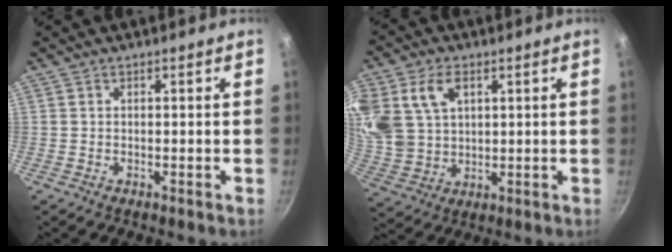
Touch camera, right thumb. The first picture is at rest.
{"total": 16.2, "force": [5.7, 11.7, 9.5], "torque": [-0.204, 0.002, 0.123]}